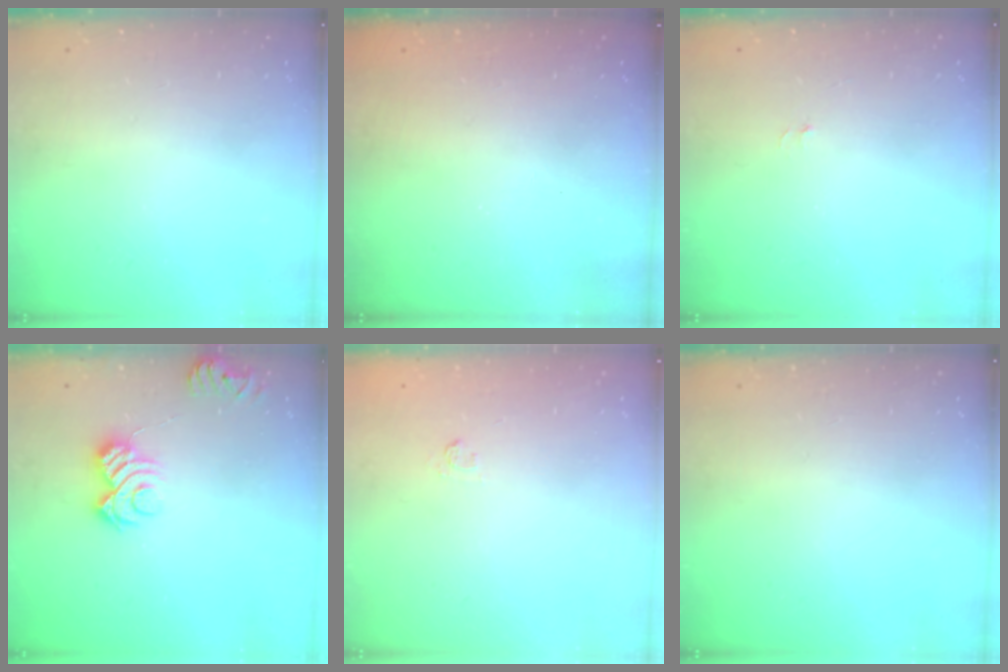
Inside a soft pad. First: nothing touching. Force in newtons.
{"total": 2.3, "press": 2.2, "slide": 0.7}
{"total": 2.8, "press": 2.8, "slide": 0.3}
{"total": 9.0, "press": 9.0, "slide": 1.1}
{"total": 2.4, "press": 2.1, "slide": 1.3}
{"total": 0.0}